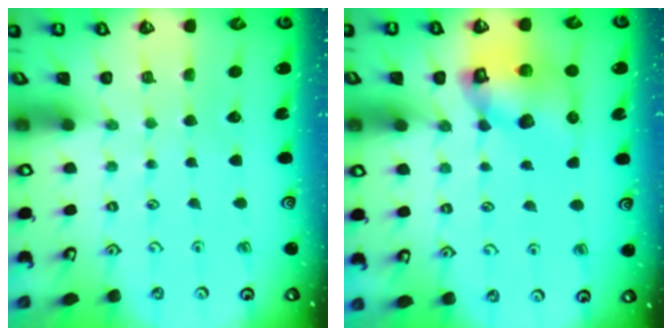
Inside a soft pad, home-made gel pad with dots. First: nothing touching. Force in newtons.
{"total": 12.5, "press": 12.4, "slide": 1.7}